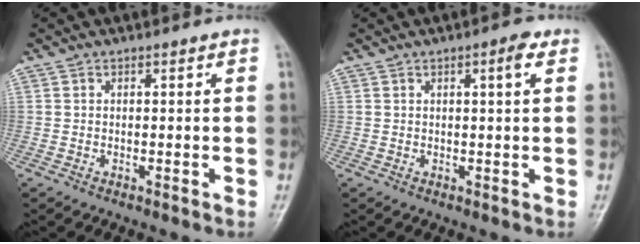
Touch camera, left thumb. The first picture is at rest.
{"total": 3.7, "force": [1.6, 0.6, 3.2], "torque": [-0.047, -0.001, 0.021]}